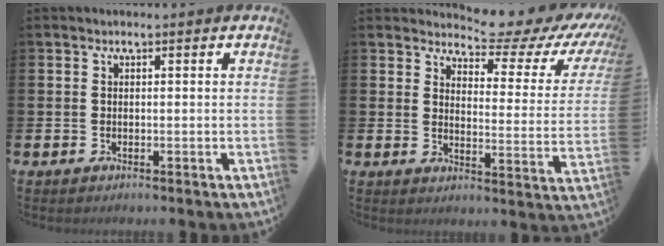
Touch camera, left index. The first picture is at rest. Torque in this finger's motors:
{"motor_torque": [1.16, -0.98, 0.21, 0.04]}